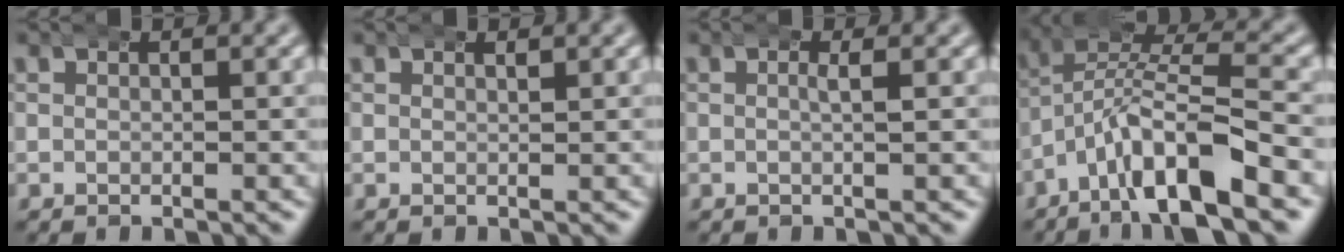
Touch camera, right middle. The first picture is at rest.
{"total": 0.7, "force": [0.5, 0.2, 0.4], "torque": [-0.002, 0.002, 0.005]}
{"total": 1.5, "force": [0.4, 0.3, 1.4], "torque": [-0.021, 0.010, 0.000]}
{"total": 7.2, "force": [-2.0, 3.4, 6.0], "torque": [-0.101, -0.006, -0.038]}